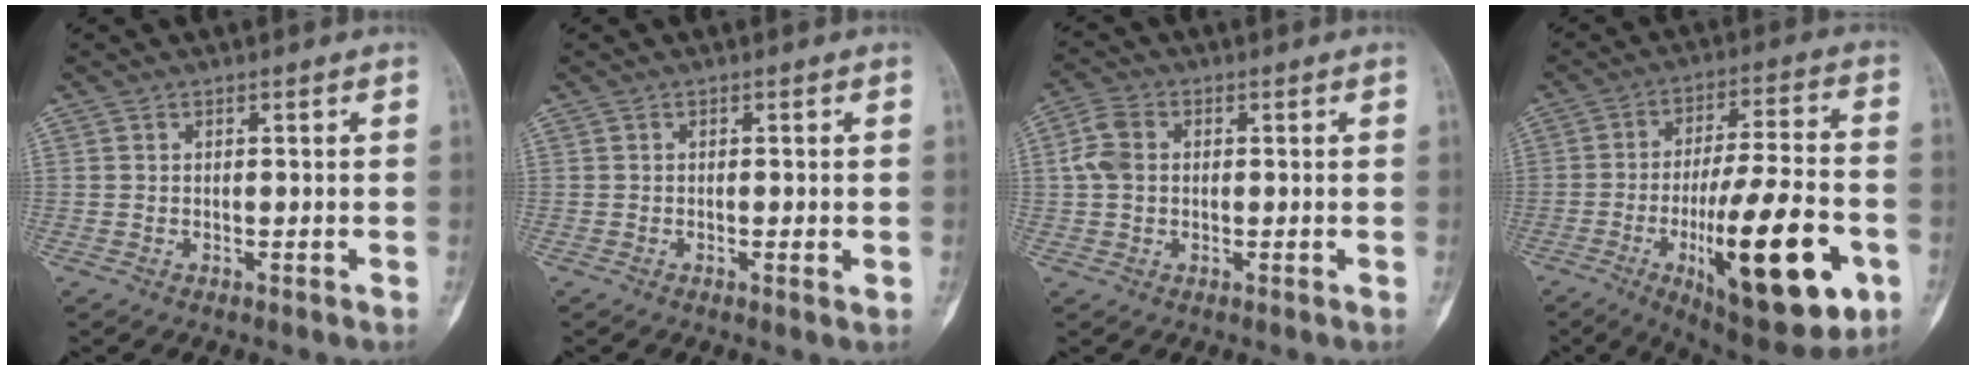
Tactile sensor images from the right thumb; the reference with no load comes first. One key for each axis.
{"total": 1.4, "fx": -0.2, "fy": 0.3, "fz": 1.4, "tx": -0.023, "ty": -0.004, "tz": -0.004}
{"total": 5.1, "fx": 0.5, "fy": 3.8, "fz": 3.4, "tx": -0.075, "ty": 0.013, "tz": 0.005}
{"total": 25.2, "fx": -8.1, "fy": 7.5, "fz": 22.6, "tx": -0.336, "ty": 0.011, "tz": -0.111}